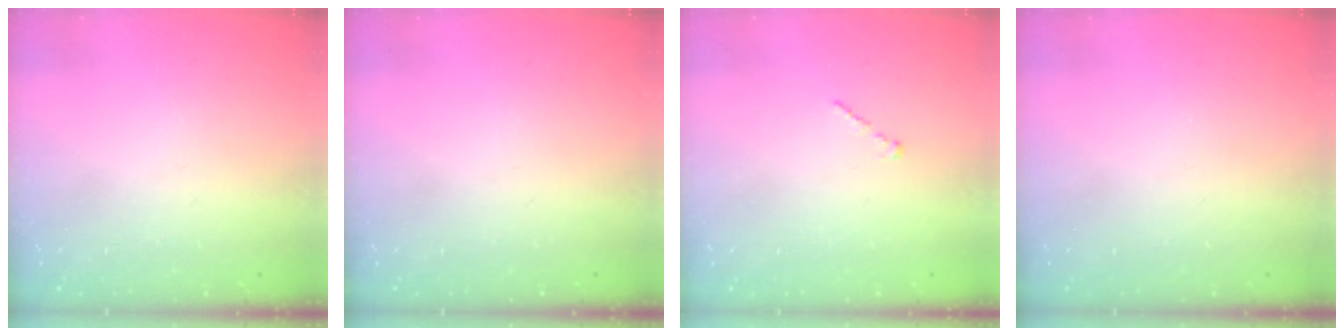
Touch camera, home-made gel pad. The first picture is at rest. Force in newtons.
{"total": 0.0}
{"total": 1.0, "press": 0.8, "slide": 0.5}
{"total": 0.0}